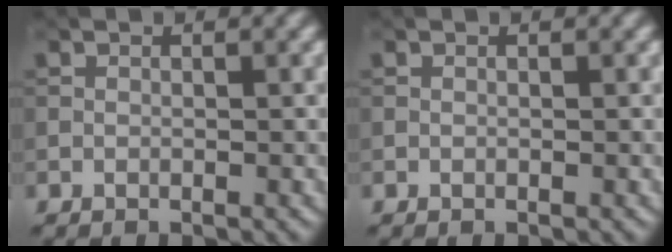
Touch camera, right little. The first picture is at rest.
{"total": 0.0}